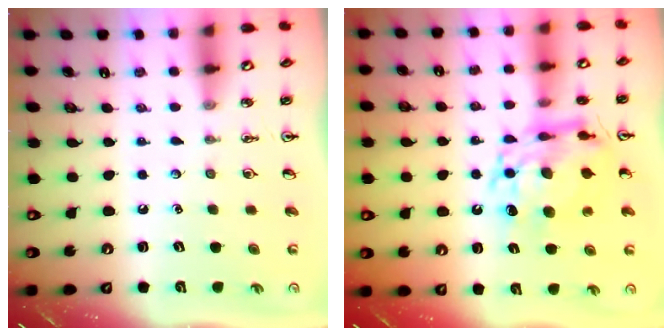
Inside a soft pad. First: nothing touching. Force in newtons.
{"total": 13.5, "press": 13.4, "slide": 1.4}